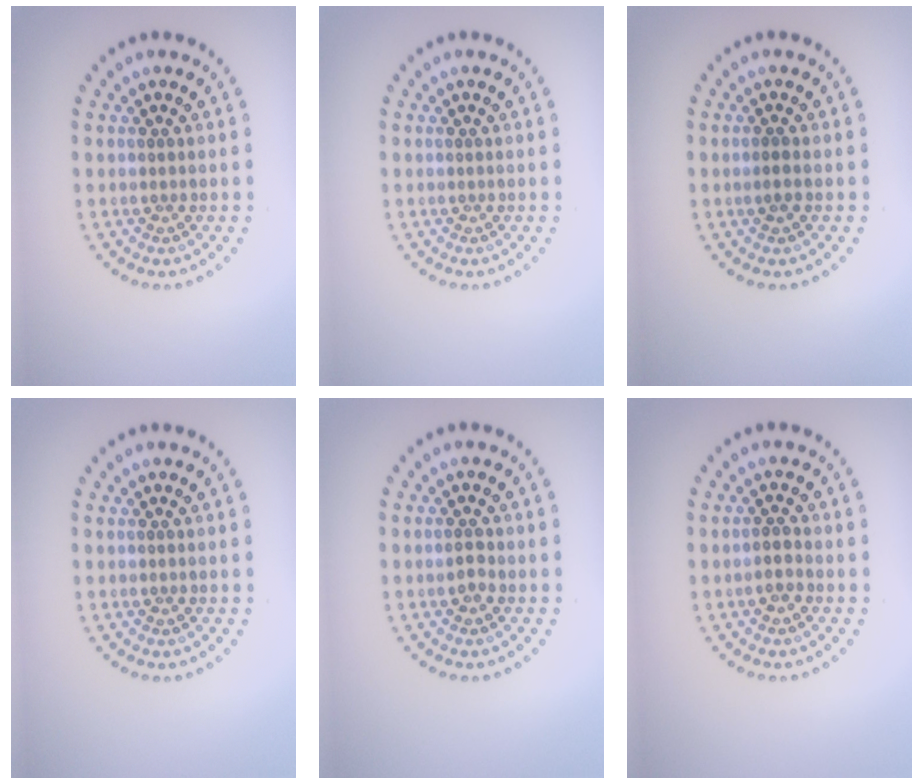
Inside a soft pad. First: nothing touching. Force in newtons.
{"total": 0.0}
{"total": 0.9, "press": 0.9, "slide": 0.1}
{"total": 0.0}
{"total": 1.1, "press": 1.0, "slide": 0.2}
{"total": 1.4, "press": 1.1, "slide": 0.8}